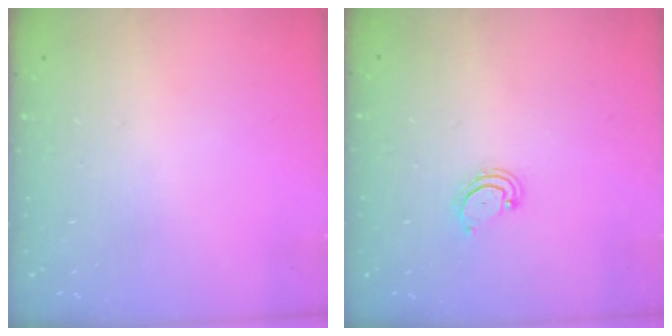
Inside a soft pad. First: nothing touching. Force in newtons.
{"total": 2.8, "press": 2.8, "slide": 0.2}